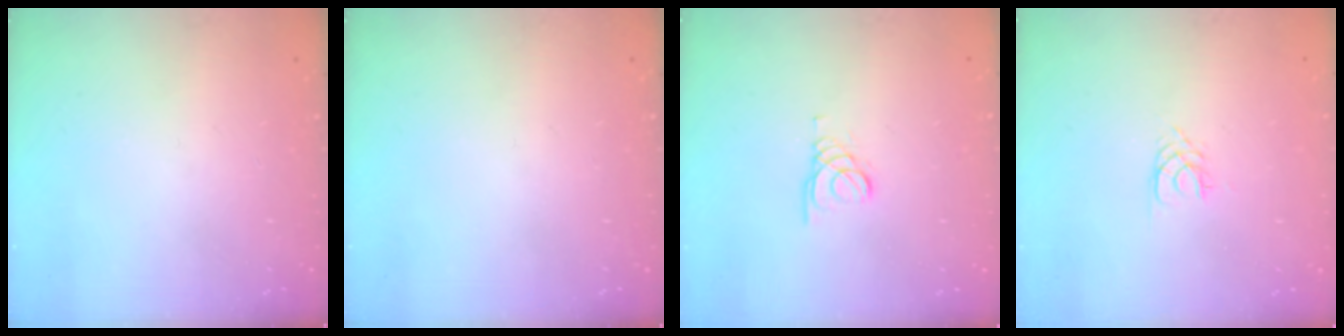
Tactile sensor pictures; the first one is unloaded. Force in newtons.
{"total": 0.0}
{"total": 1.5, "press": 1.5, "slide": 0.1}
{"total": 1.7, "press": 1.7, "slide": 0.2}